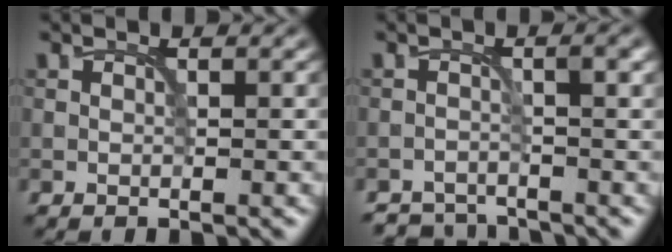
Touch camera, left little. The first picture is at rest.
{"total": 2.9, "force": [-2.7, 0.6, 0.8], "torque": [-0.009, -0.003, -0.053]}